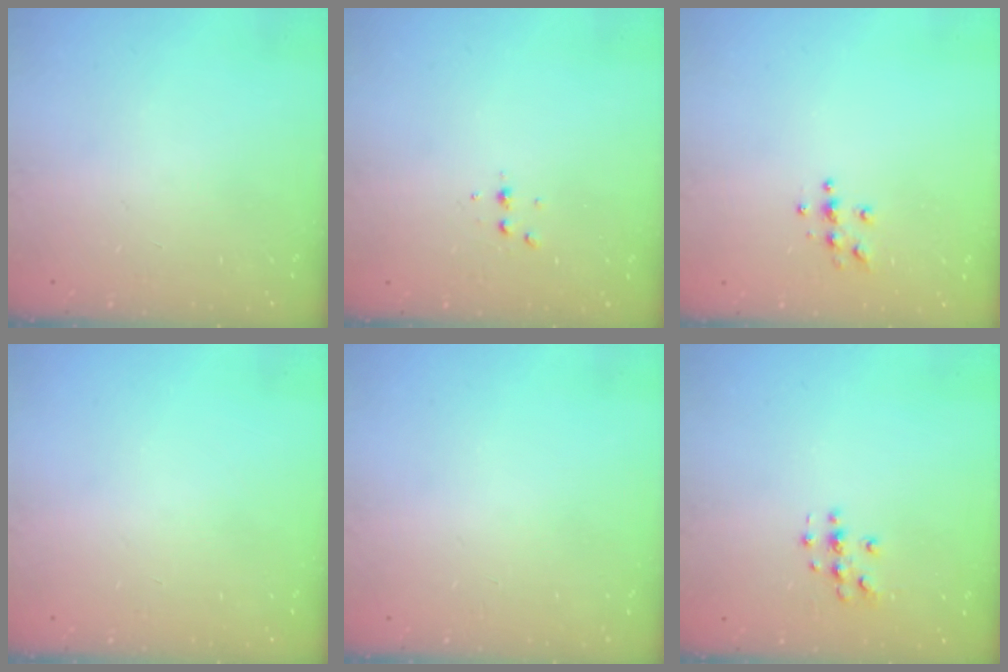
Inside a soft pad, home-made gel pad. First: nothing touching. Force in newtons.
{"total": 3.5, "press": 3.5, "slide": 0.5}
{"total": 4.0, "press": 4.0, "slide": 0.4}
{"total": 0.0}
{"total": 0.0}
{"total": 3.6, "press": 3.6, "slide": 0.5}